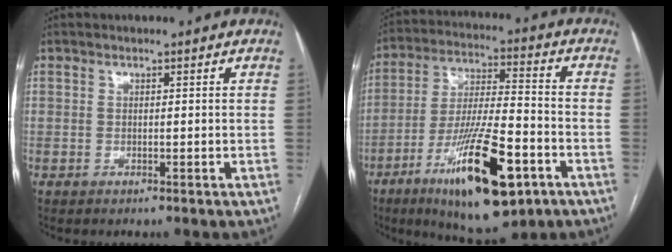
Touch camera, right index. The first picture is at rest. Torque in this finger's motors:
{"motor_torque": [1.44, -0.71, 1.00, 0.21]}